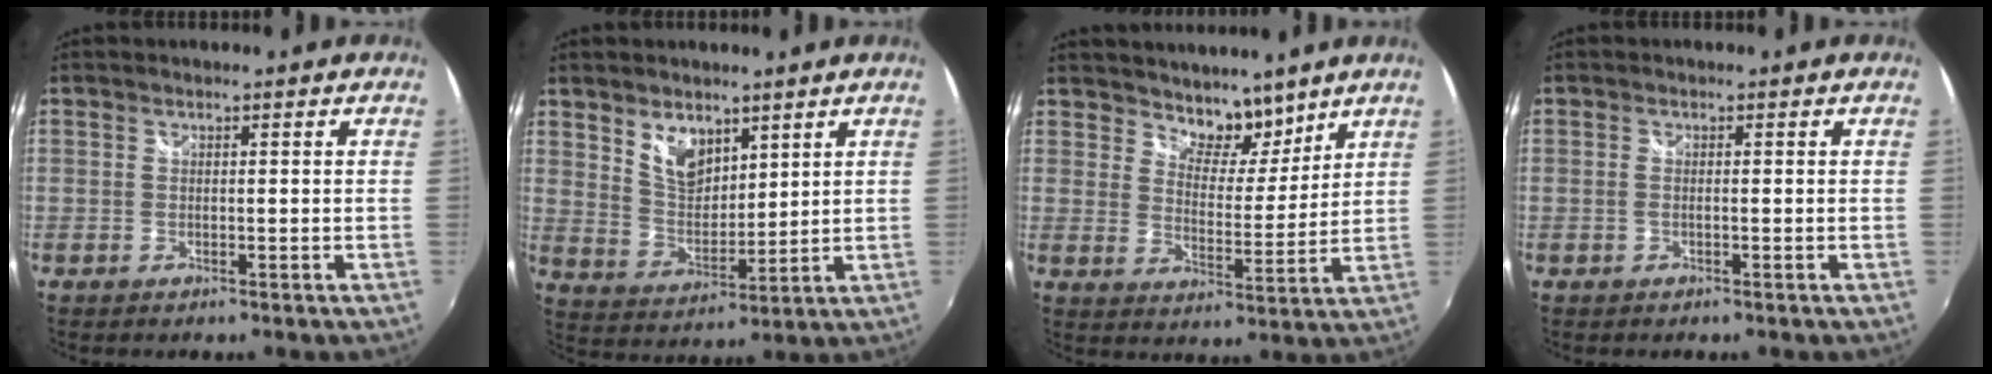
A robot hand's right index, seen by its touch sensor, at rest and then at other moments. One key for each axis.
{"total": 7.9, "fx": 4.8, "fy": 4.5, "fz": 4.4, "tx": -0.070, "ty": 0.001, "tz": 0.096}
{"total": 7.6, "fx": 6.1, "fy": 3.7, "fz": 2.4, "tx": -0.023, "ty": -0.019, "tz": 0.098}
{"total": 0.9, "fx": -0.2, "fy": 0.2, "fz": 0.8, "tx": -0.019, "ty": -0.001, "tz": -0.006}